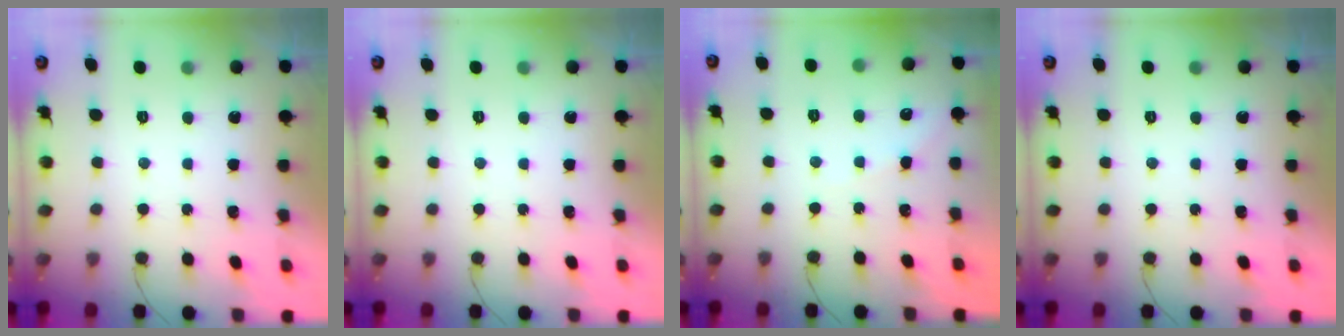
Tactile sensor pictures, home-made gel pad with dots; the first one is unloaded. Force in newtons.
{"total": 0.0}
{"total": 3.2, "press": 3.1, "slide": 0.5}
{"total": 0.0}